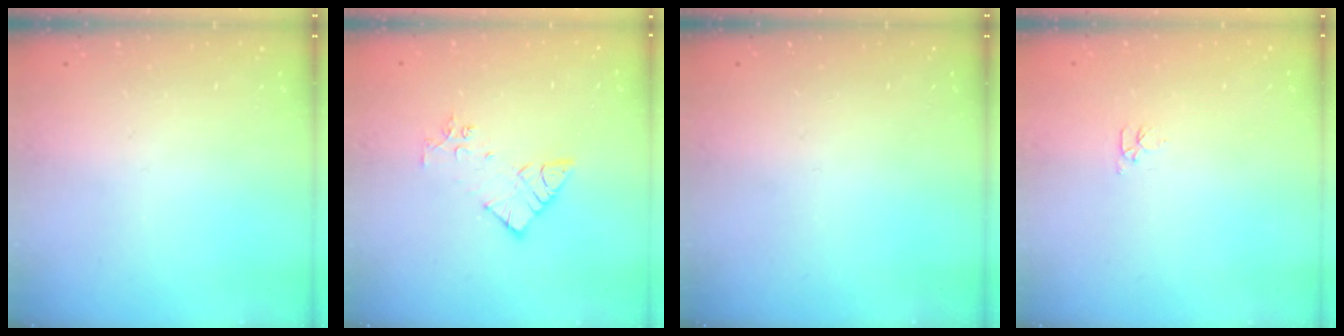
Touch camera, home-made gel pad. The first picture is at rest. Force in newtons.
{"total": 8.8, "press": 8.8, "slide": 0.7}
{"total": 0.0}
{"total": 3.1, "press": 3.1, "slide": 0.3}